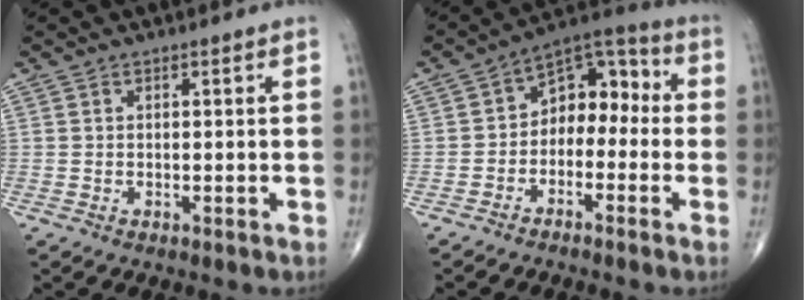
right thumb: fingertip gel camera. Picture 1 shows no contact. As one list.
[{"total": 9.7, "force": [-1.4, 6.8, 6.8], "torque": [-0.064, 0.052, -0.042]}]